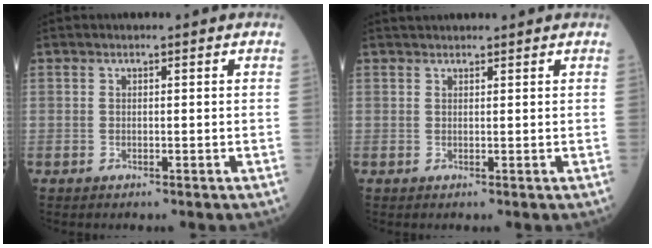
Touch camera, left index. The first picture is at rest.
{"total": 4.2, "force": [4.0, 0.8, 1.1], "torque": [-0.014, 0.033, 0.054]}